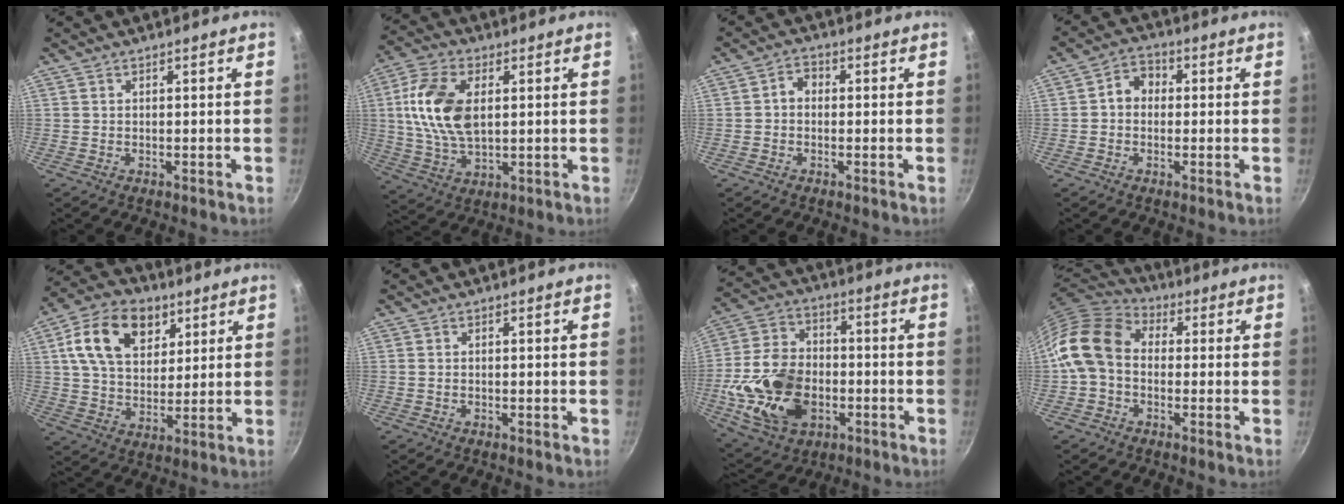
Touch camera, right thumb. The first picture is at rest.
{"total": 14.0, "force": [2.3, 8.1, 11.2], "torque": [-0.208, 0.000, 0.042]}
{"total": 2.9, "force": [-0.3, 2.3, 1.7], "torque": [-0.022, 0.012, -0.014]}
{"total": 4.9, "force": [0.1, 4.1, 2.7], "torque": [-0.022, 0.013, -0.013]}
{"total": 16.3, "force": [6.5, 11.0, 10.1], "torque": [-0.151, -0.008, 0.102]}
{"total": 0.0}
{"total": 19.2, "force": [-4.3, 13.4, 13.1], "torque": [-0.240, 0.026, -0.071]}
{"total": 13.8, "force": [-0.1, 10.5, 8.9], "torque": [-0.151, 0.034, -0.023]}